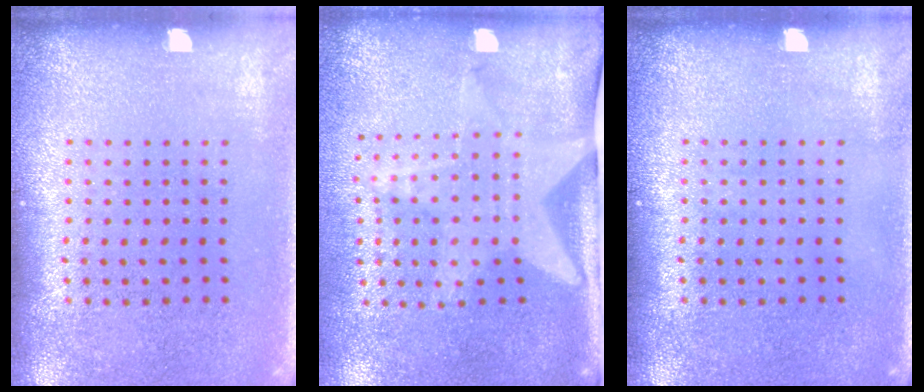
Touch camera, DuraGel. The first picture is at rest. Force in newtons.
{"total": 2.1, "press": 1.5, "slide": 1.4}
{"total": 0.0}